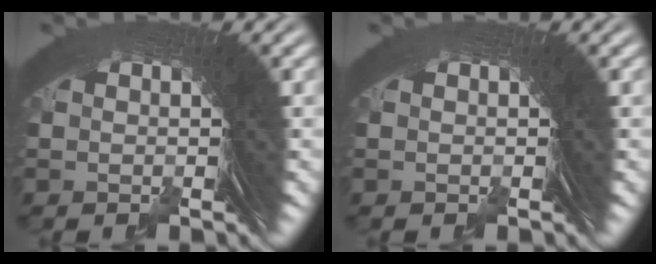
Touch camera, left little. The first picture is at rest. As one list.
[{"total": 0.0}]